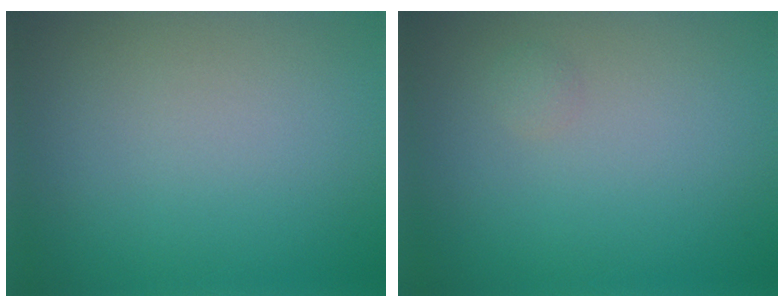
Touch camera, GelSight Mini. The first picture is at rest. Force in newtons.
{"total": 0.5, "press": 0.5, "slide": 0.0}